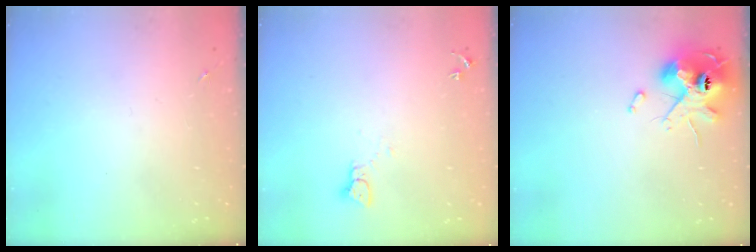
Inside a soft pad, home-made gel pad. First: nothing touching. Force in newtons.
{"total": 2.1, "press": 2.1, "slide": 0.2}
{"total": 11.9, "press": 11.7, "slide": 1.7}